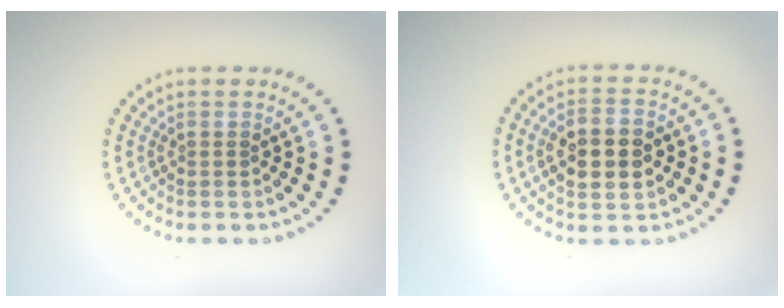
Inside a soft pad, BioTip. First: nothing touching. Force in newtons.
{"total": 5.0, "press": 5.0, "slide": 0.2}